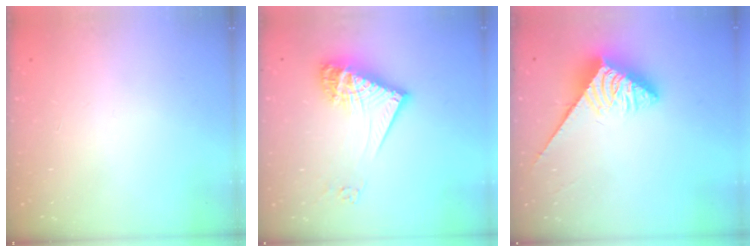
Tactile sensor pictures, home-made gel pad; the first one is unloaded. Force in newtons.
{"total": 17.6, "press": 17.5, "slide": 1.5}
{"total": 3.9, "press": 3.9, "slide": 0.7}